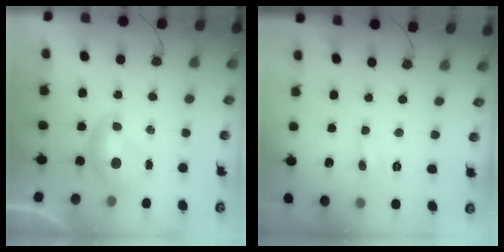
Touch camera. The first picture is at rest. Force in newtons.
{"total": 1.9, "press": 1.8, "slide": 0.6}